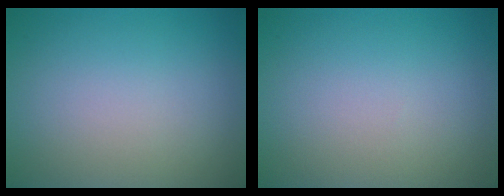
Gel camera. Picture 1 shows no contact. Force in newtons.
{"total": 0.0}